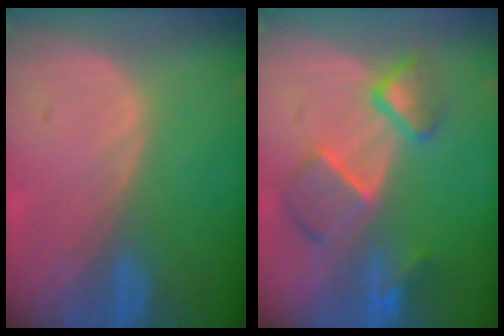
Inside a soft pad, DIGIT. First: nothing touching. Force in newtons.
{"total": 7.2, "press": 6.8, "slide": 2.3}